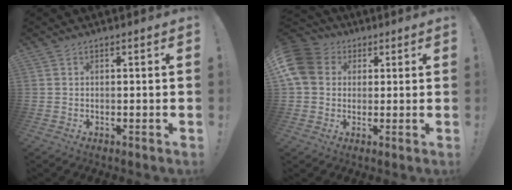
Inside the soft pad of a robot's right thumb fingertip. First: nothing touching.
{"total": 12.9, "force": [2.9, 10.8, 6.4], "torque": [-0.111, -0.003, 0.060]}